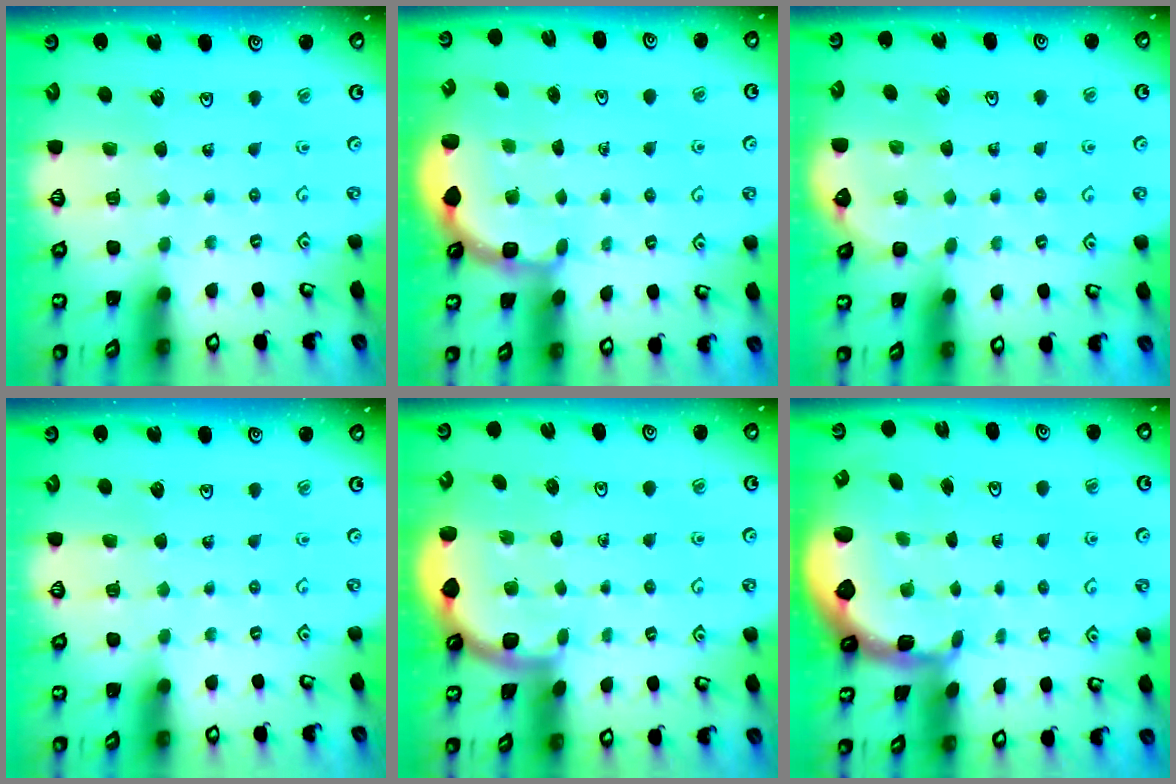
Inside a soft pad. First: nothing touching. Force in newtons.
{"total": 2.7, "press": 2.3, "slide": 1.4}
{"total": 1.7, "press": 1.7, "slide": 0.1}
{"total": 0.0}
{"total": 1.8, "press": 1.8, "slide": 0.0}
{"total": 2.3, "press": 1.5, "slide": 1.8}